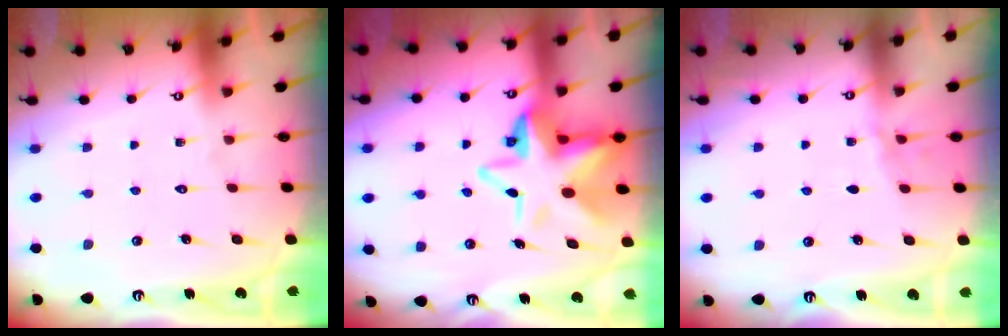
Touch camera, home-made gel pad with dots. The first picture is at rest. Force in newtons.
{"total": 12.7, "press": 12.6, "slide": 1.9}
{"total": 2.7, "press": 2.7, "slide": 0.4}